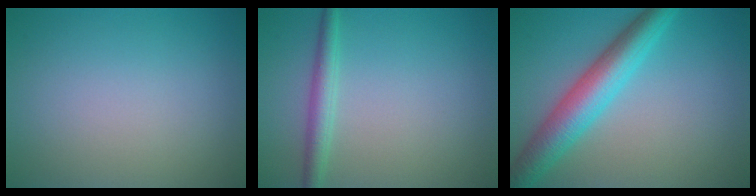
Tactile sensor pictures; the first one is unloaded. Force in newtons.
{"total": 2.3, "press": 2.3, "slide": 0.1}
{"total": 6.2, "press": 6.2, "slide": 0.0}